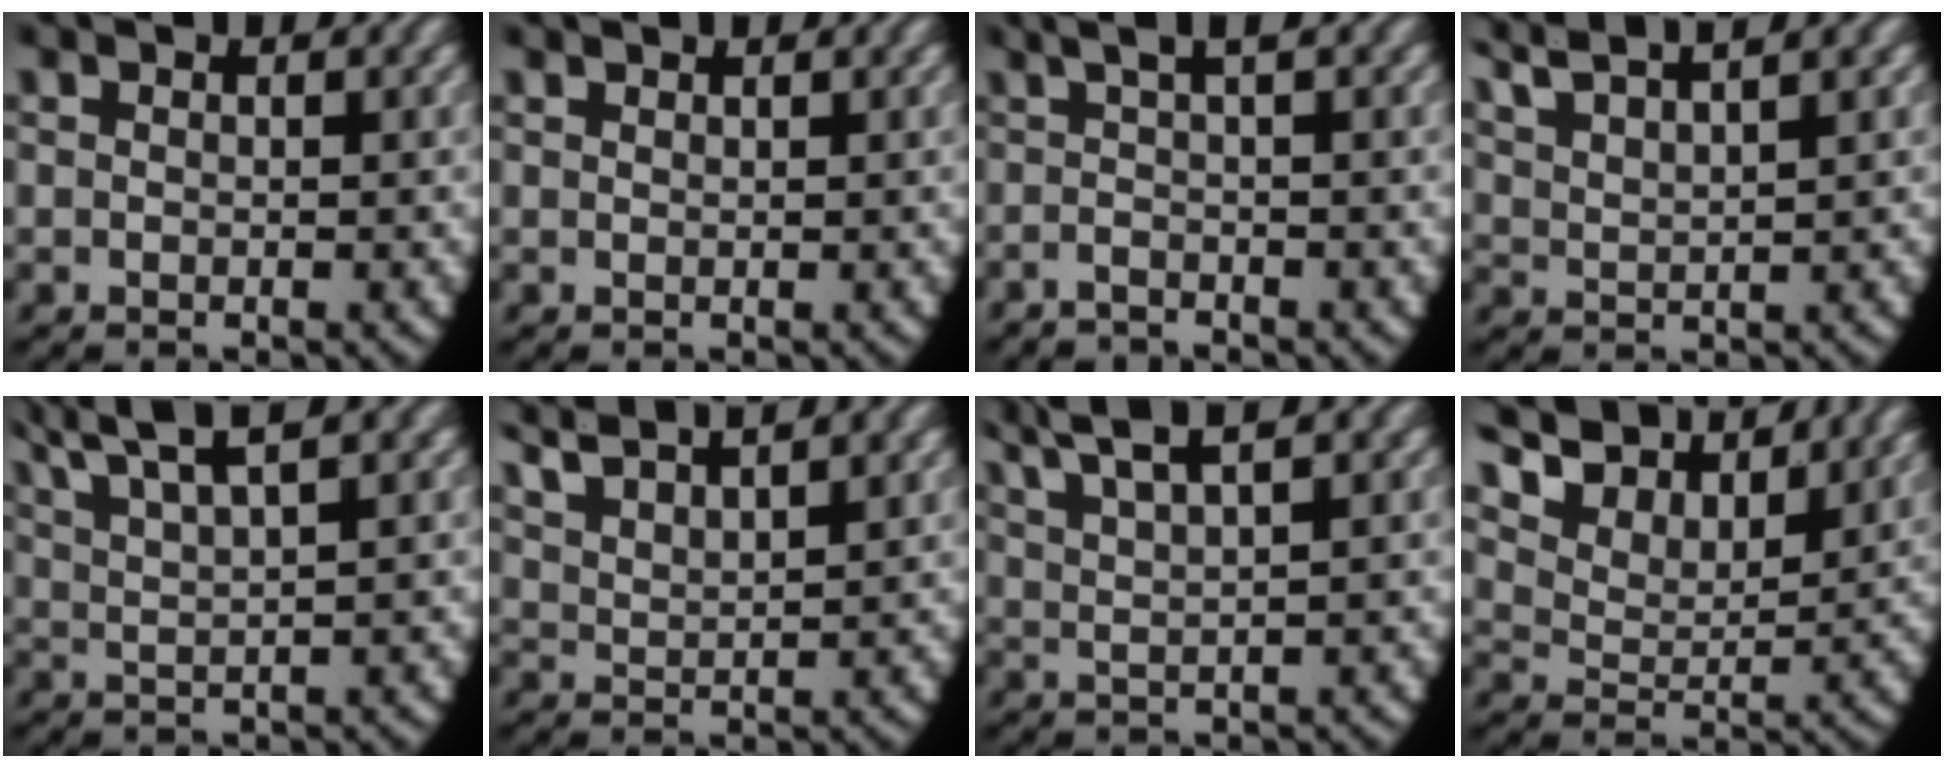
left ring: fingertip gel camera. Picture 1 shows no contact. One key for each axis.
{"total": 0.9, "fx": 0.6, "fy": -0.6, "fz": 0.0, "tx": 0.005, "ty": -0.003, "tz": 0.017}
{"total": 2.4, "fx": 0.5, "fy": 0.1, "fz": 2.4, "tx": -0.035, "ty": 0.007, "tz": 0.004}
{"total": 4.9, "fx": 4.2, "fy": 1.2, "fz": 2.3, "tx": -0.064, "ty": 0.005, "tz": 0.080}
{"total": 3.5, "fx": 2.4, "fy": 0.9, "fz": 2.3, "tx": -0.061, "ty": -0.006, "tz": 0.052}
{"total": 4.9, "fx": 4.0, "fy": 1.7, "fz": 2.3, "tx": -0.068, "ty": 0.001, "tz": 0.076}
{"total": 3.9, "fx": 3.0, "fy": 0.9, "fz": 2.4, "tx": -0.055, "ty": 0.002, "tz": 0.058}
{"total": 8.8, "fx": 6.5, "fy": 4.0, "fz": 4.5, "tx": -0.095, "ty": 0.016, "tz": 0.101}